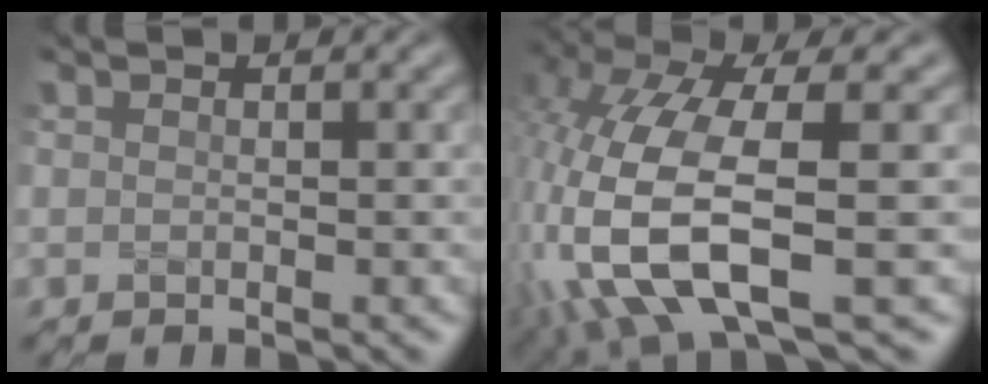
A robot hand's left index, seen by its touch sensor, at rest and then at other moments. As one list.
[{"total": 11.1, "force": [-3.0, 4.0, 10.0], "torque": [-0.242, -0.013, -0.058]}]